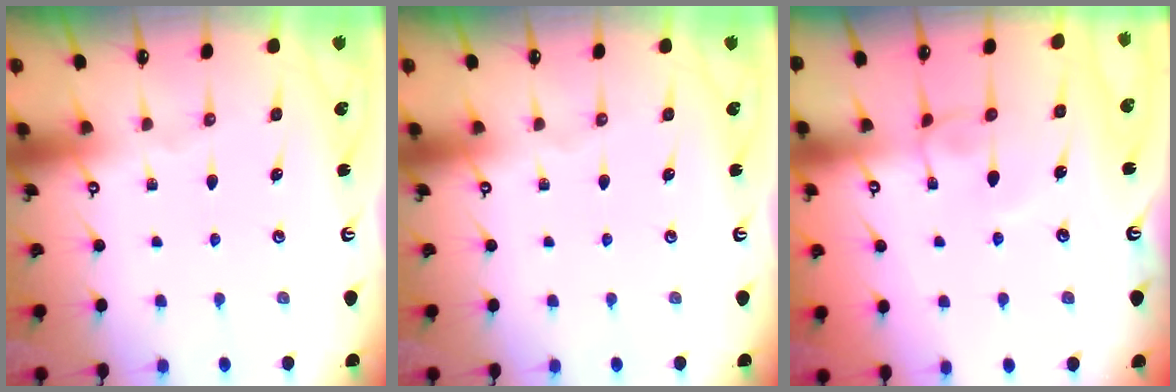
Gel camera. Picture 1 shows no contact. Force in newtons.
{"total": 0.0}
{"total": 2.1, "press": 2.1, "slide": 0.1}